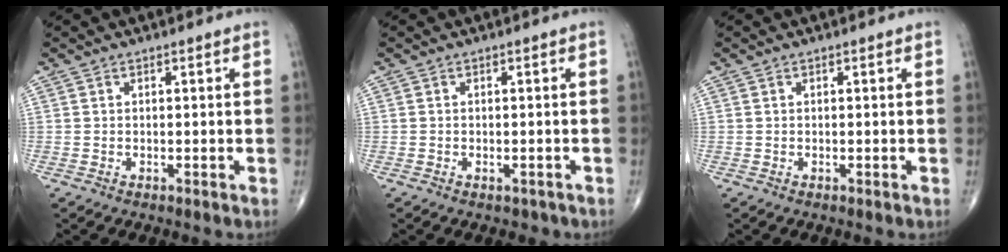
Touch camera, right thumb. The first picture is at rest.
{"total": 1.0, "force": [-0.7, 0.6, 0.4], "torque": [-0.008, 0.009, -0.005]}
{"total": 0.0}